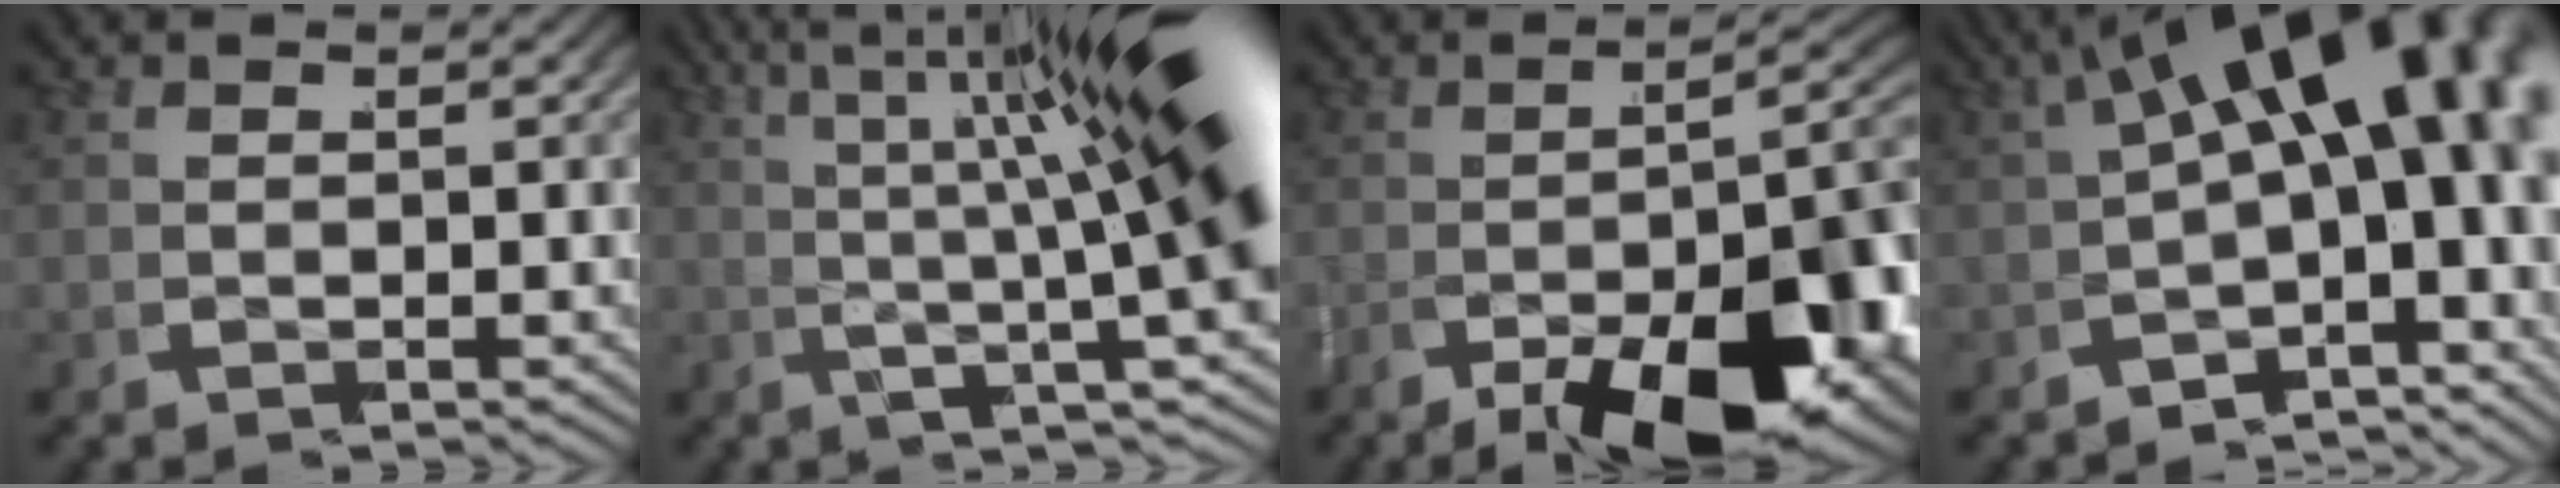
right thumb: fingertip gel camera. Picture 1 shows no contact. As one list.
[{"total": 13.2, "force": [1.4, 5.1, 12.1], "torque": [-0.161, 0.007, 0.006]}, {"total": 15.3, "force": [-4.9, 6.8, 12.7], "torque": [-0.203, -0.039, -0.068]}, {"total": 14.8, "force": [-0.5, 8.4, 12.2], "torque": [-0.162, -0.015, -0.021]}]